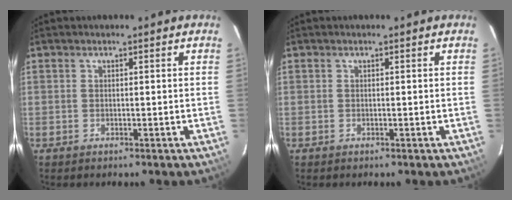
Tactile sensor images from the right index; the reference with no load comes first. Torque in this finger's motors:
{"motor_torque": [0.04, 0.06, 0.01, 0.00]}